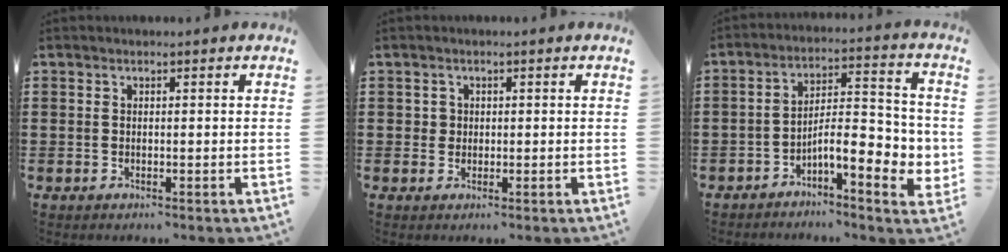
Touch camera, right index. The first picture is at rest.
{"total": 1.1, "force": [0.3, 1.0, 0.3], "torque": [-0.010, 0.004, 0.007]}
{"total": 8.0, "force": [-2.7, 2.8, 7.0], "torque": [-0.096, -0.019, -0.051]}